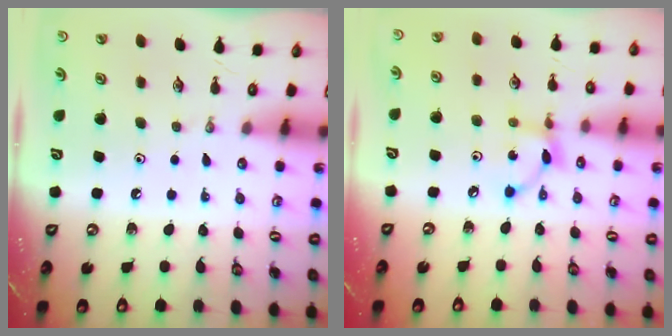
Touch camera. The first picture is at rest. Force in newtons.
{"total": 5.7, "press": 5.7, "slide": 0.2}